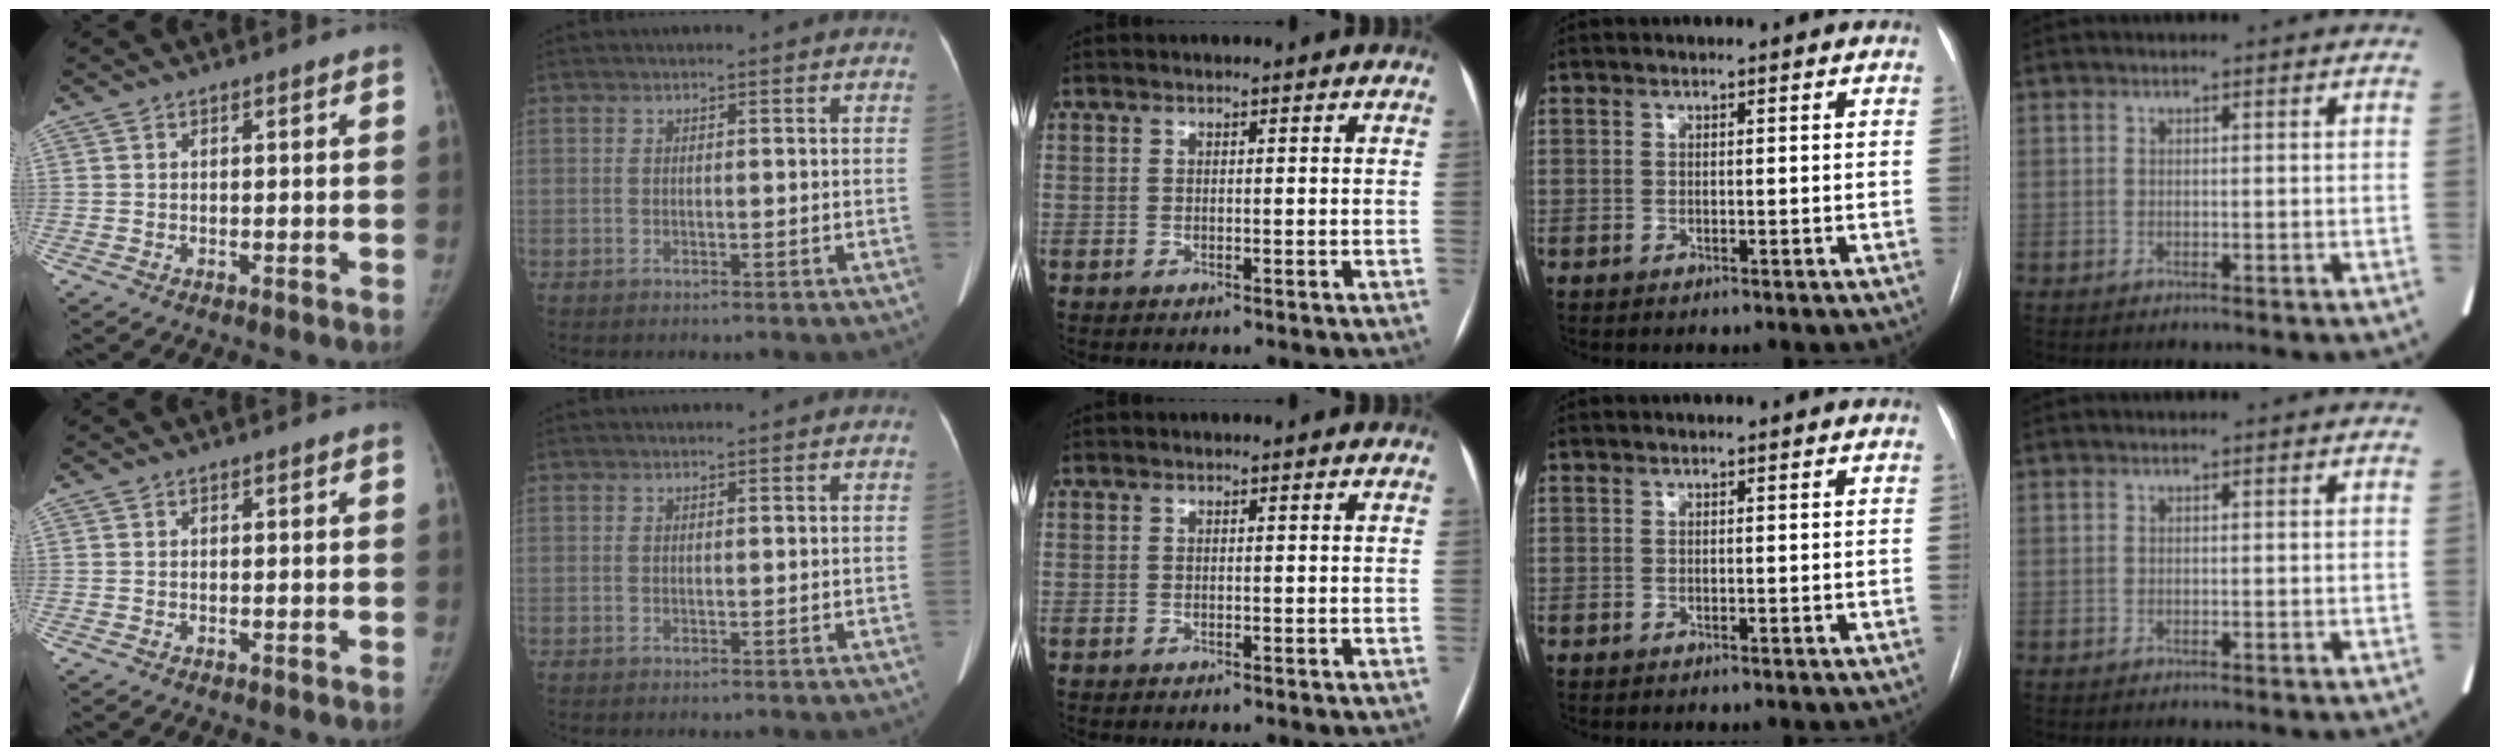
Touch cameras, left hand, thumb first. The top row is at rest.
{}